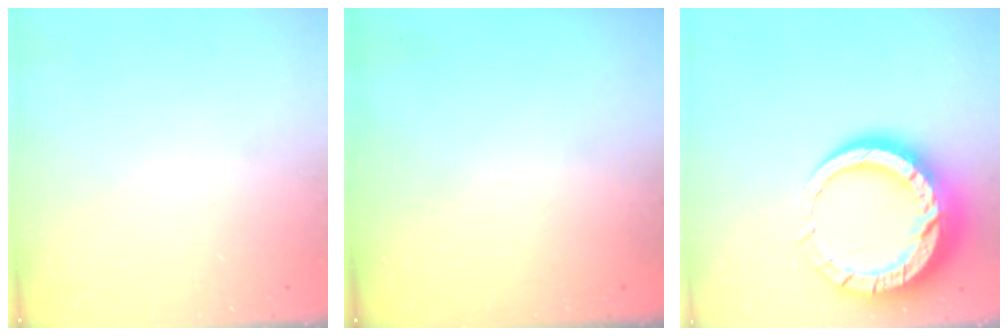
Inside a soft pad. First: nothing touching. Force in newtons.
{"total": 0.0}
{"total": 18.7, "press": 18.6, "slide": 1.5}